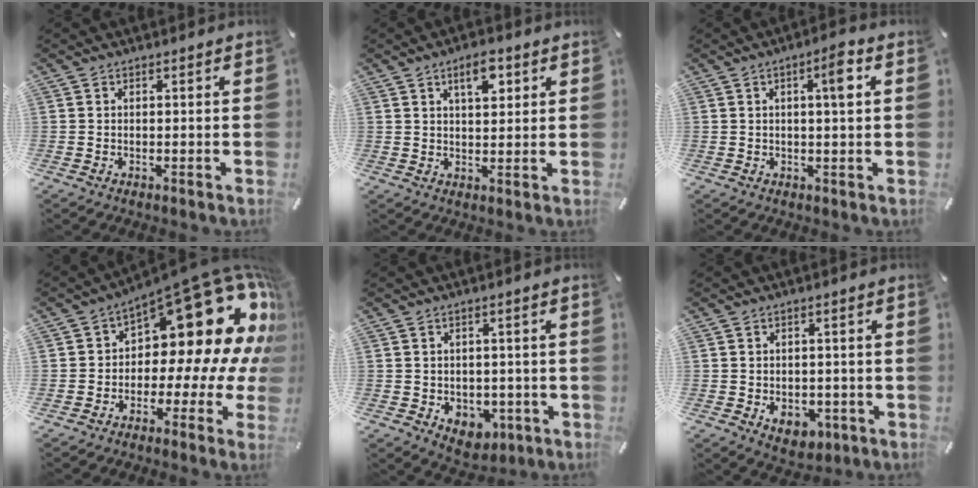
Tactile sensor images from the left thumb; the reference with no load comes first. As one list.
[{"total": 6.5, "force": [3.2, 3.0, 4.8], "torque": [-0.062, -0.009, 0.047]}, {"total": 5.5, "force": [1.6, 0.8, 5.2], "torque": [-0.078, -0.004, 0.017]}, {"total": 22.1, "force": [9.1, 11.2, 16.7], "torque": [-0.214, -0.086, 0.160]}, {"total": 5.5, "force": [-1.3, 4.7, 2.5], "torque": [-0.019, 0.004, -0.020]}, {"total": 5.1, "force": [-1.5, 4.1, 2.7], "torque": [-0.033, 0.000, -0.026]}]